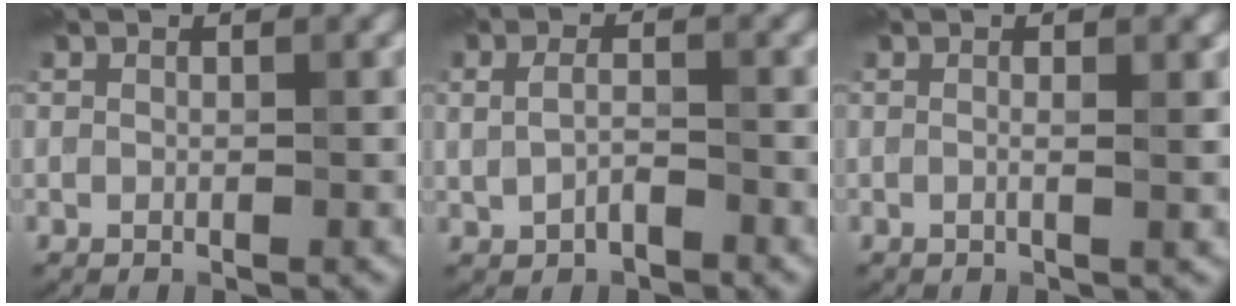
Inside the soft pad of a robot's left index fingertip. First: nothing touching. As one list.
[{"total": 2.1, "force": [-0.5, 1.1, 1.8], "torque": [-0.048, 0.007, -0.010]}, {"total": 1.9, "force": [0.4, 0.2, 1.8], "torque": [-0.020, -0.002, -0.008]}]